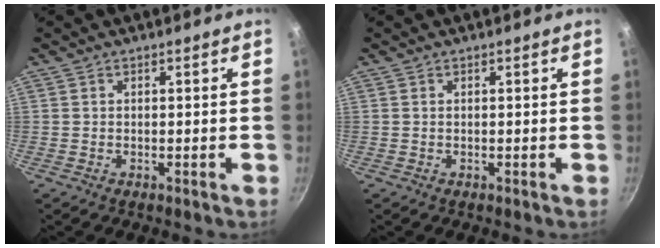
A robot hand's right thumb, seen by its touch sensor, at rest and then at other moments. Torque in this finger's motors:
{"motor_torque": [-0.24, 0.43, 0.24, -0.30, 0.02]}